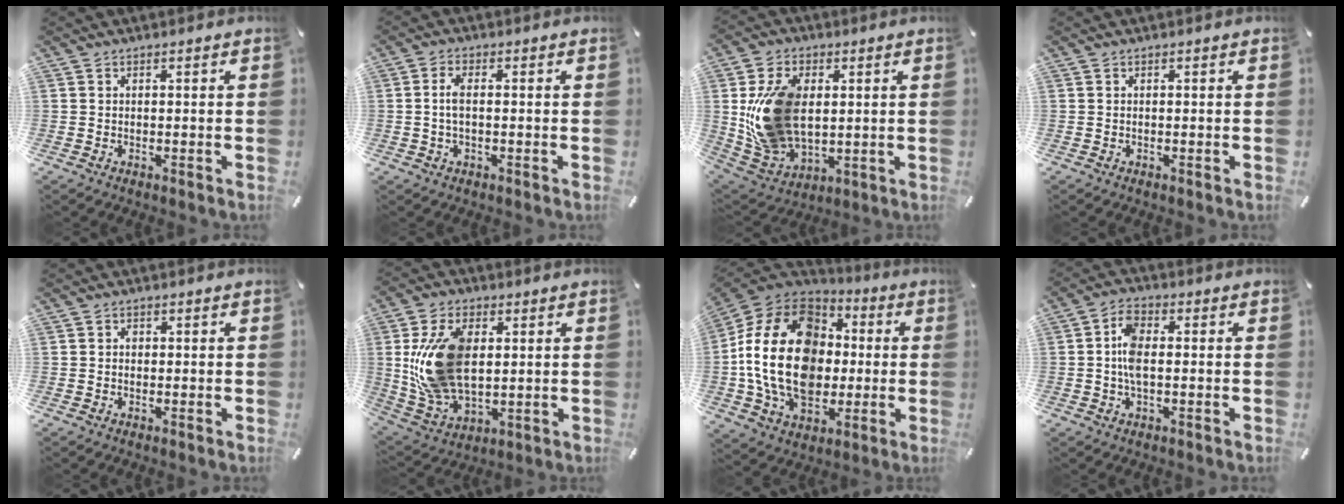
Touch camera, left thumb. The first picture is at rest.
{"total": 3.6, "force": [-0.2, 1.5, 3.2], "torque": [-0.066, 0.000, -0.005]}
{"total": 17.8, "force": [2.3, 12.7, 12.2], "torque": [-0.263, 0.003, 0.044]}
{"total": 0.0}
{"total": 0.6, "force": [0.0, 0.6, 0.2], "torque": [0.004, 0.000, -0.002]}
{"total": 17.9, "force": [2.8, 11.7, 13.2], "torque": [-0.288, -0.001, 0.052]}
{"total": 24.5, "force": [-1.2, 18.2, 16.2], "torque": [-0.338, 0.016, -0.014]}
{"total": 6.1, "force": [-0.3, 3.1, 5.2], "torque": [-0.113, 0.001, -0.008]}